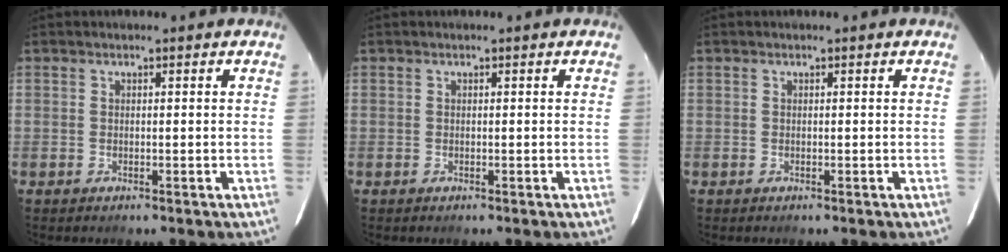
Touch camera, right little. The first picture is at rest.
{"total": 0.0}
{"total": 0.0}